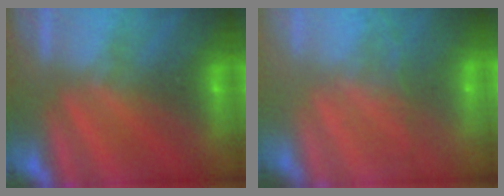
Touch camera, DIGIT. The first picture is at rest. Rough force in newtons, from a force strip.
{"total": 7.1}